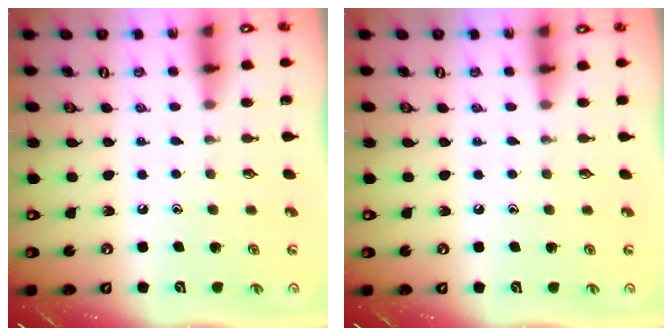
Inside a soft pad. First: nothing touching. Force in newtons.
{"total": 1.9, "press": 1.9, "slide": 0.1}